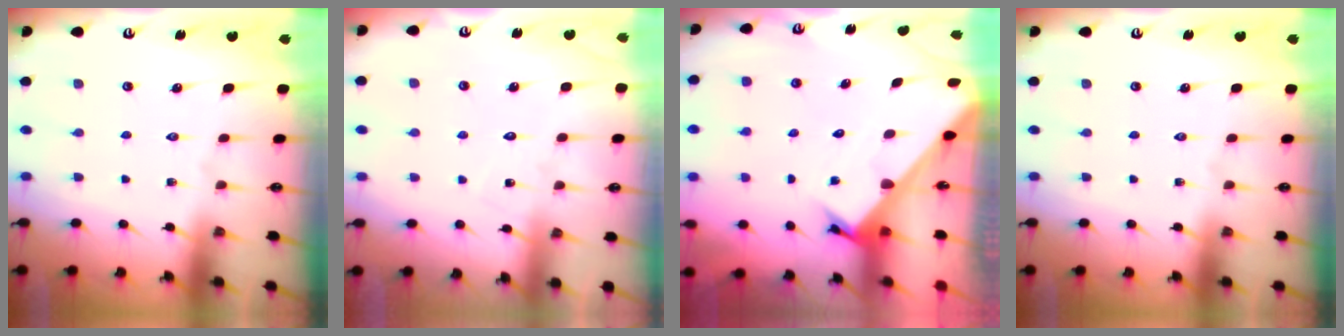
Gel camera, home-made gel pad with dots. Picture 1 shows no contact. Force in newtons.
{"total": 4.6, "press": 4.5, "slide": 0.3}
{"total": 2.2, "press": 2.2, "slide": 0.1}
{"total": 0.0}